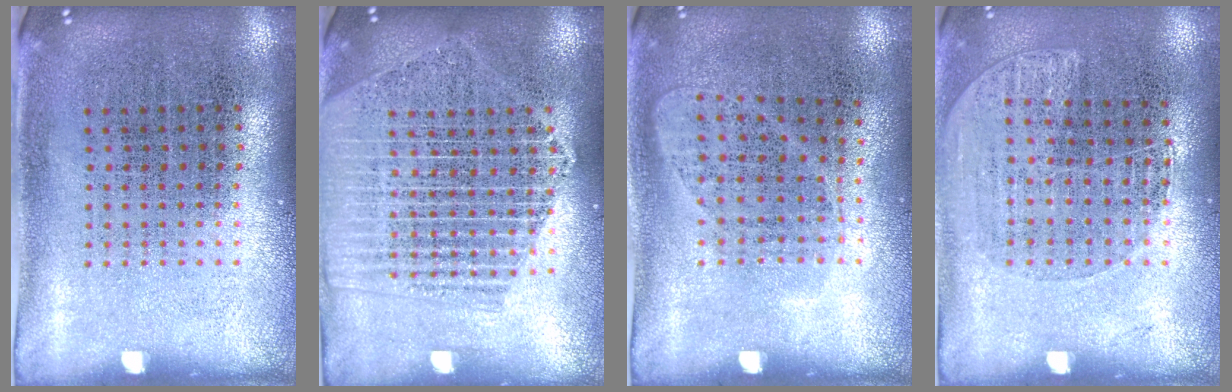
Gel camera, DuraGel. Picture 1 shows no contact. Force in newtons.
{"total": 2.0, "press": 1.8, "slide": 0.9}
{"total": 1.0, "press": 0.8, "slide": 0.5}
{"total": 1.1, "press": 1.1, "slide": 0.4}